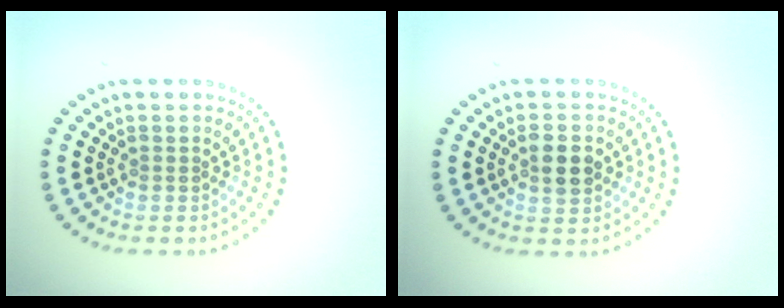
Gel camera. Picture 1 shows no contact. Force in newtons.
{"total": 2.9, "press": 2.9, "slide": 0.2}